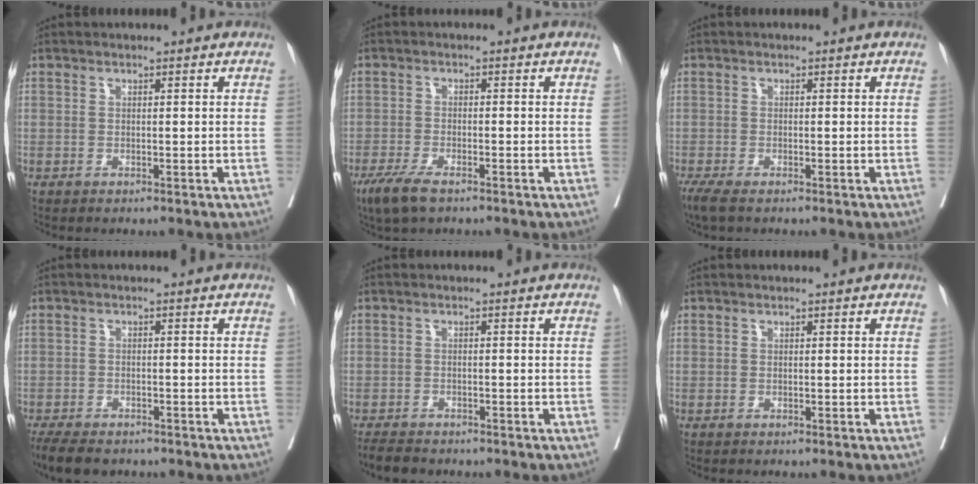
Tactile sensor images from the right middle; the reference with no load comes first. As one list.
[{"total": 4.5, "force": [-3.2, 1.1, 3.0], "torque": [-0.063, -0.008, -0.057]}, {"total": 3.2, "force": [-2.4, 0.7, 2.0], "torque": [-0.041, -0.013, -0.043]}, {"total": 7.5, "force": [-6.1, 2.9, 3.4], "torque": [-0.055, -0.010, -0.090]}, {"total": 4.0, "force": [-3.6, 1.2, 1.3], "torque": [-0.023, -0.010, -0.058]}, {"total": 0.0}]